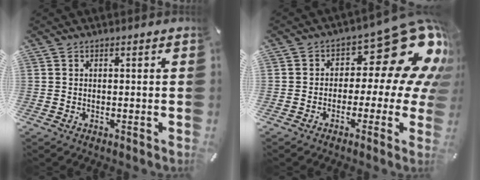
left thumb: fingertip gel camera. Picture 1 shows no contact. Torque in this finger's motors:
{"motor_torque": [0.58, 0.48, 0.63, 0.37, 0.07]}